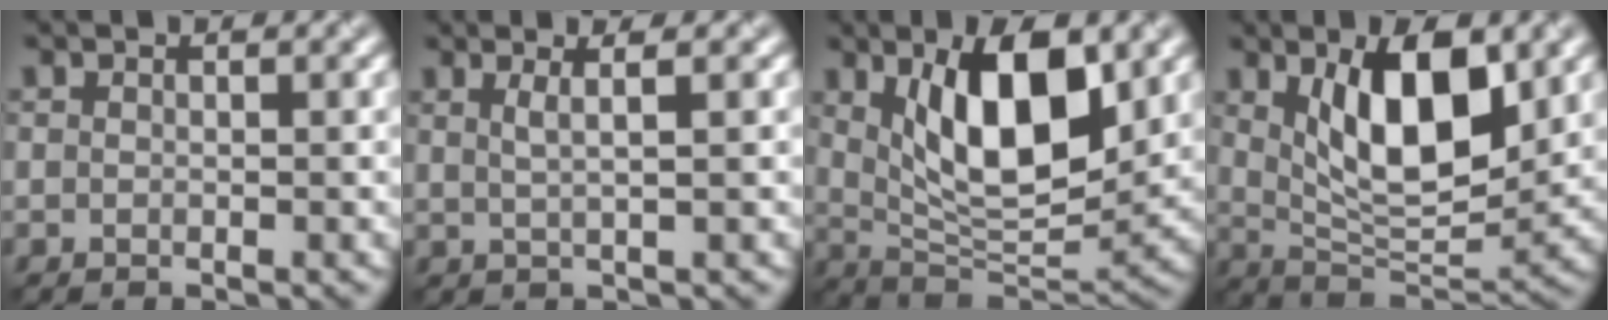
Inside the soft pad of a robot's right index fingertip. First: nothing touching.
{"total": 2.5, "force": [0.9, 0.7, 2.1], "torque": [-0.032, 0.004, 0.007]}
{"total": 9.9, "force": [2.9, 3.9, 8.6], "torque": [-0.140, -0.009, 0.051]}
{"total": 9.0, "force": [2.7, 3.6, 7.8], "torque": [-0.132, -0.010, 0.047]}